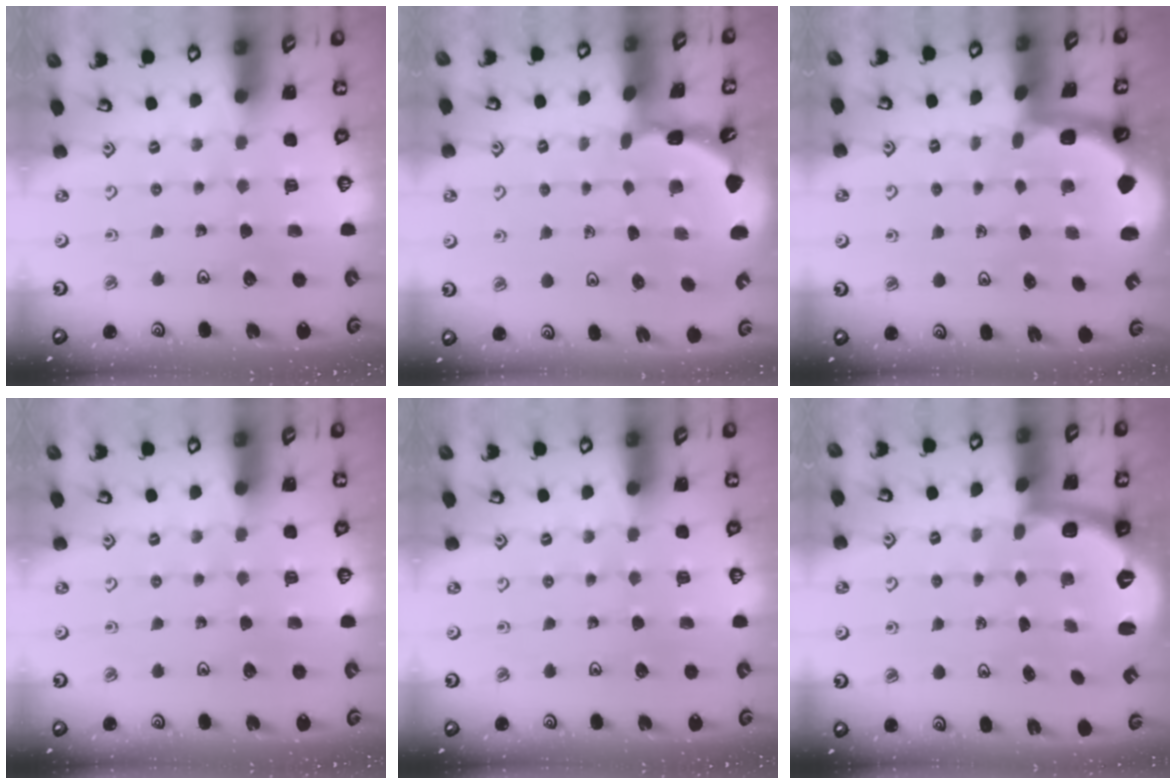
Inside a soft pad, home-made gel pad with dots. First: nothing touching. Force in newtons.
{"total": 1.6, "press": 1.6, "slide": 0.1}
{"total": 1.5, "press": 1.5, "slide": 0.2}
{"total": 0.0}
{"total": 0.0}
{"total": 2.5, "press": 2.0, "slide": 1.6}